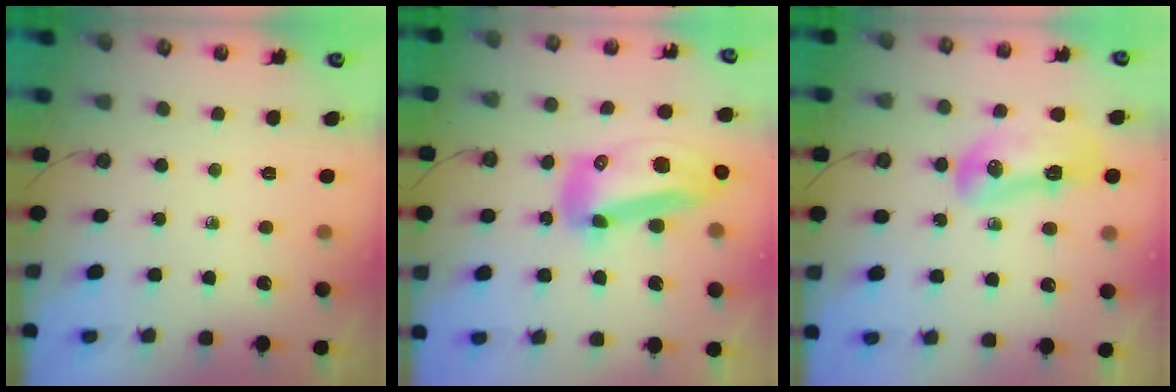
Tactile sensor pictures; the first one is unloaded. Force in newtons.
{"total": 16.2, "press": 16.1, "slide": 1.9}
{"total": 20.1, "press": 14.2, "slide": 14.3}